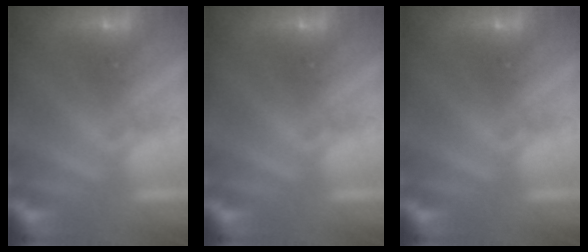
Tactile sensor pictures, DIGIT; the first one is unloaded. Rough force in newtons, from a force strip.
{"total": 0.0}
{"total": 0.0}